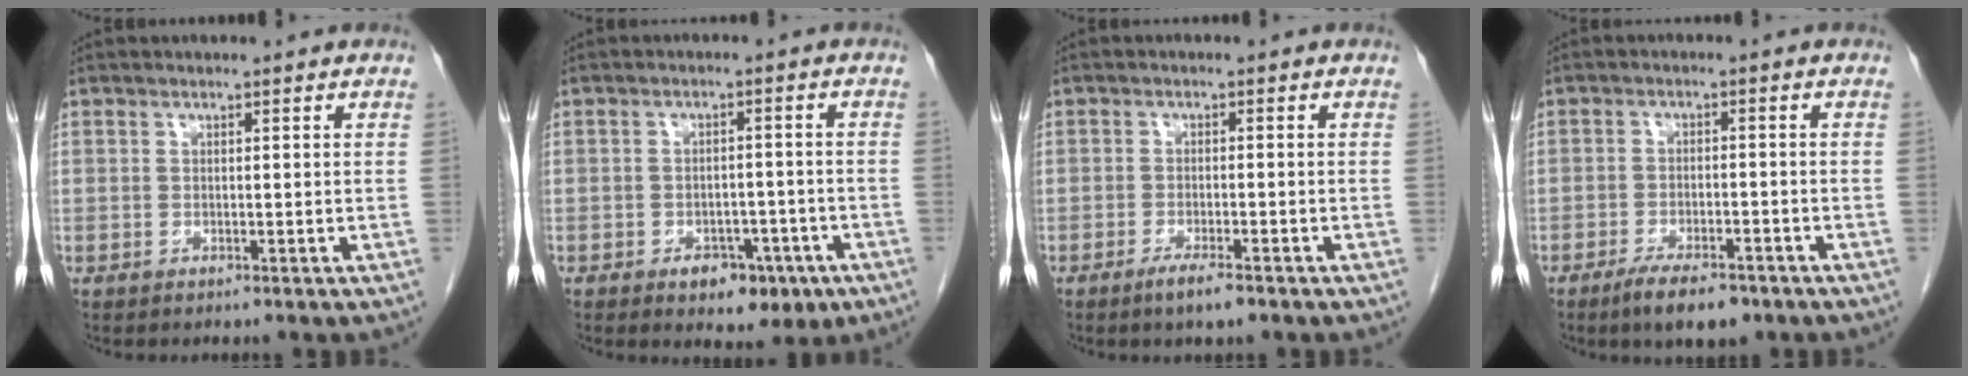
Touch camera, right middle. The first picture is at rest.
{"total": 6.4, "force": [-3.4, 3.8, 4.0], "torque": [-0.041, 0.007, -0.038]}
{"total": 3.3, "force": [-2.2, 0.4, 2.4], "torque": [-0.043, -0.004, -0.037]}
{"total": 6.4, "force": [-4.6, 1.9, 4.1], "torque": [-0.071, -0.007, -0.072]}